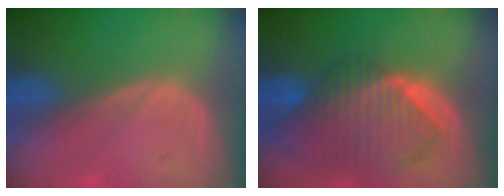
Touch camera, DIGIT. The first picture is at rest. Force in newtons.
{"total": 10.3, "press": 8.9, "slide": 5.1}